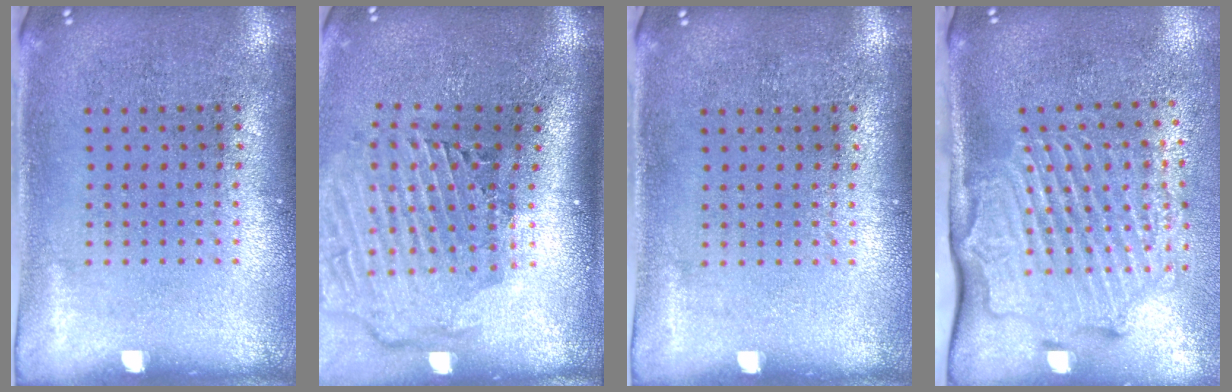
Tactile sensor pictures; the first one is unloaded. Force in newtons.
{"total": 2.9, "press": 2.1, "slide": 2.0}
{"total": 0.0}
{"total": 2.8, "press": 2.2, "slide": 1.8}